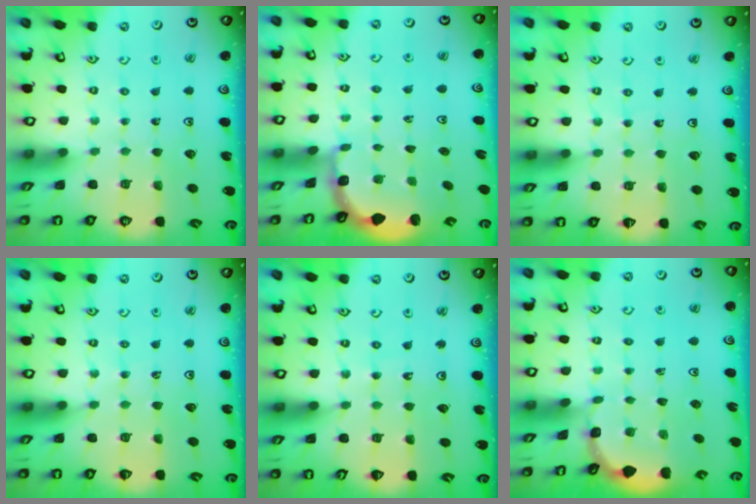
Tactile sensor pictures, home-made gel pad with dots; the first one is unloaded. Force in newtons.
{"total": 1.9, "press": 1.5, "slide": 1.1}
{"total": 3.6, "press": 3.1, "slide": 1.9}
{"total": 5.0, "press": 4.8, "slide": 1.3}
{"total": 4.3, "press": 4.3, "slide": 0.5}
{"total": 2.4, "press": 2.4, "slide": 0.3}